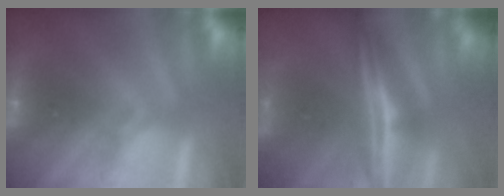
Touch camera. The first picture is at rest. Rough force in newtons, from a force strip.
{"total": 7.6}